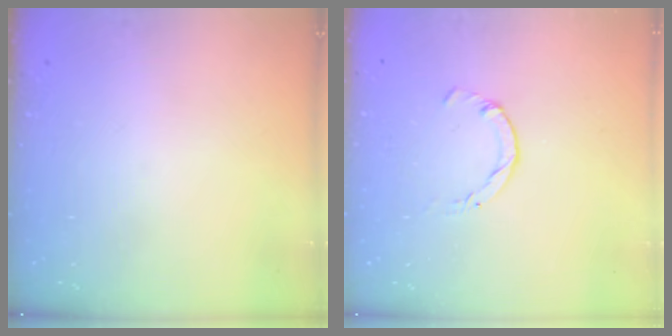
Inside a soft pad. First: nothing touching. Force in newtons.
{"total": 0.0}